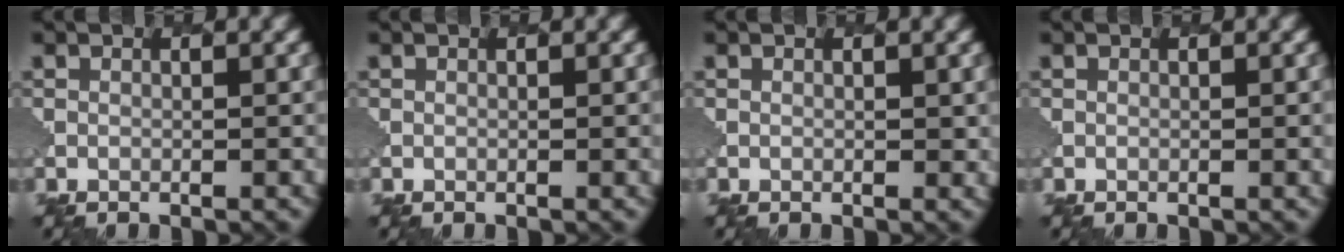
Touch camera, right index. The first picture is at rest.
{"total": 0.7, "force": [0.1, 0.3, 0.7], "torque": [-0.002, 0.000, 0.003]}
{"total": 0.9, "force": [0.2, 0.6, 0.7], "torque": [-0.007, -0.004, 0.006]}
{"total": 1.1, "force": [0.1, 0.4, 1.0], "torque": [-0.004, 0.002, 0.002]}